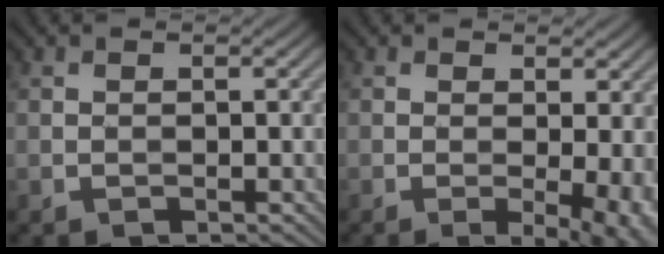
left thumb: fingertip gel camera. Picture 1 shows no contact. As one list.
[{"total": 6.8, "force": [-1.0, 2.1, 6.4], "torque": [-0.075, -0.006, -0.005]}]